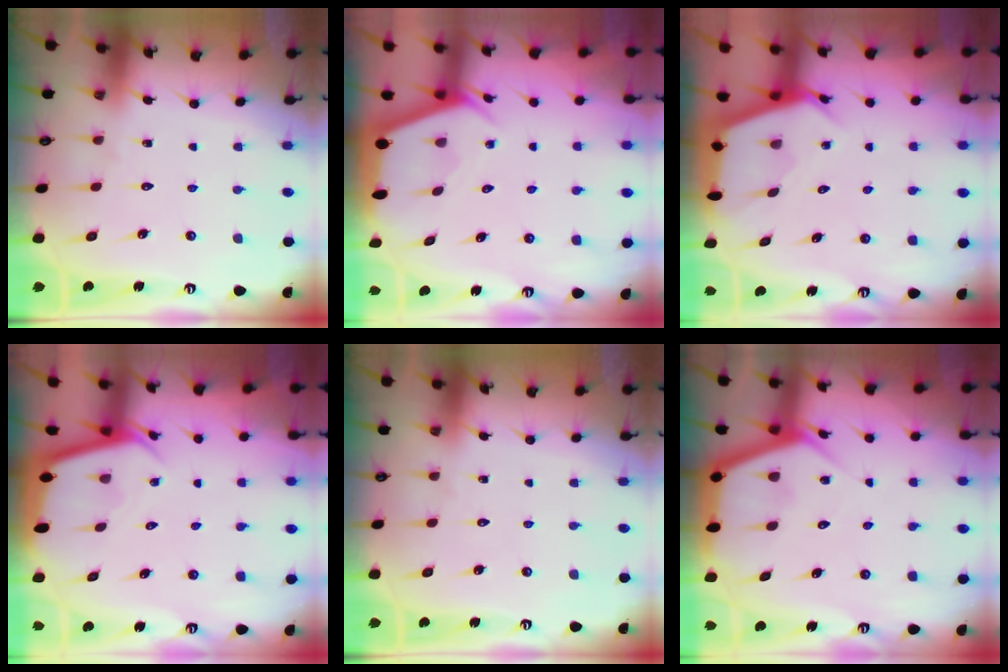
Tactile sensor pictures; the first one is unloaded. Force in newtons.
{"total": 2.3, "press": 2.3, "slide": 0.3}
{"total": 2.9, "press": 2.9, "slide": 0.3}
{"total": 2.5, "press": 2.5, "slide": 0.1}
{"total": 0.0}
{"total": 6.2, "press": 6.2, "slide": 0.7}